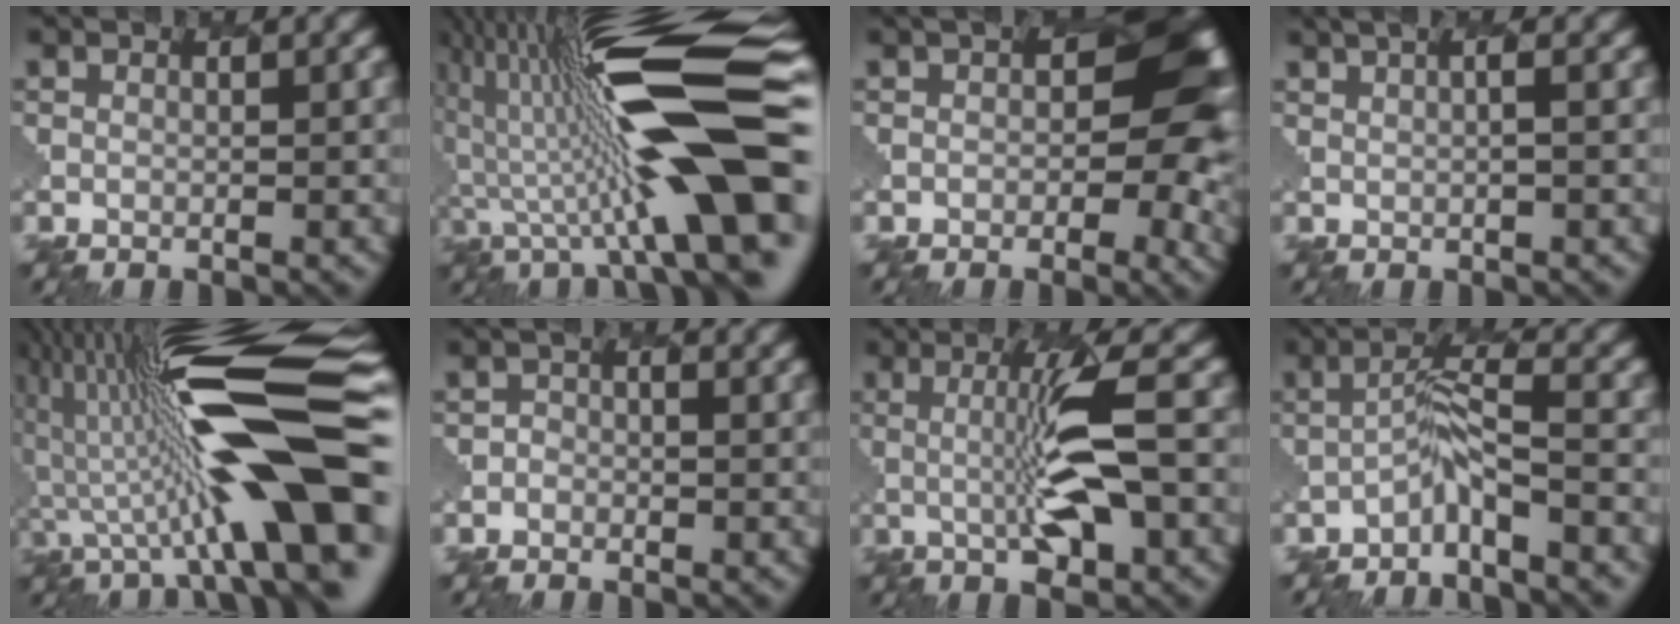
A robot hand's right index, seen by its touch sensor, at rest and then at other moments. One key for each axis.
{"total": 12.0, "fx": 0.3, "fy": 1.7, "fz": 11.8, "tx": -0.225, "ty": 0.034, "tz": -0.025}
{"total": 4.7, "fx": 1.3, "fy": 3.1, "fz": 3.3, "tx": -0.059, "ty": 0.011, "tz": -0.013}
{"total": 4.8, "fx": 2.1, "fy": 2.4, "fz": 3.6, "tx": -0.033, "ty": 0.037, "tz": -0.002}
{"total": 11.3, "fx": -1.0, "fy": 1.7, "fz": 11.2, "tx": -0.215, "ty": 0.040, "tz": -0.045}
{"total": 2.5, "fx": -1.6, "fy": 1.8, "fz": -0.5, "tx": 0.008, "ty": 0.015, "tz": -0.040}
{"total": 4.1, "fx": 0.7, "fy": 0.1, "fz": 4.0, "tx": -0.102, "ty": 0.006, "tz": -0.013}
{"total": 2.4, "fx": -2.3, "fy": -0.1, "fz": 0.8, "tx": -0.055, "ty": 0.020, "tz": -0.071}